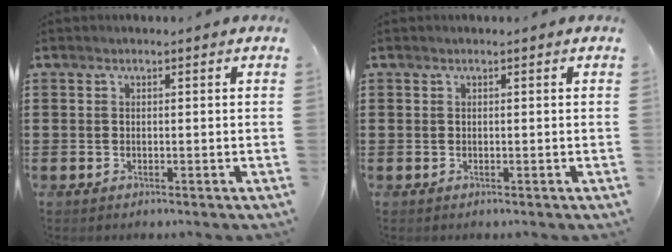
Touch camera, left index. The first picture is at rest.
{"total": 0.0}